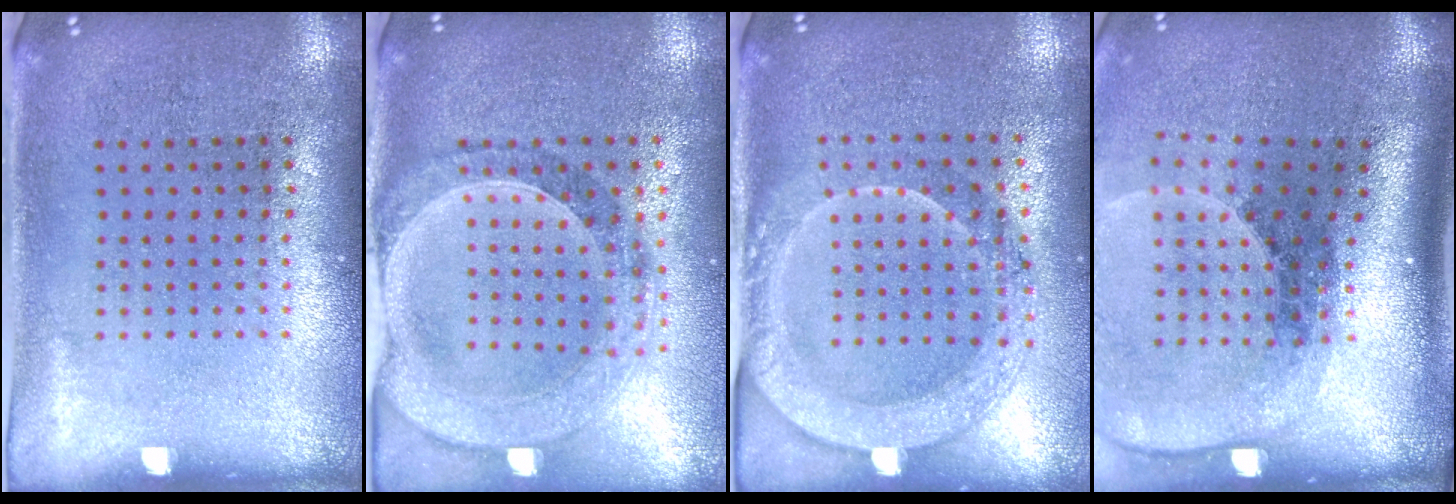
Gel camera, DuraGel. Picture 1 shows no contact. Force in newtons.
{"total": 1.5, "press": 1.4, "slide": 0.4}
{"total": 2.0, "press": 1.9, "slide": 0.6}
{"total": 2.7, "press": 1.9, "slide": 2.0}